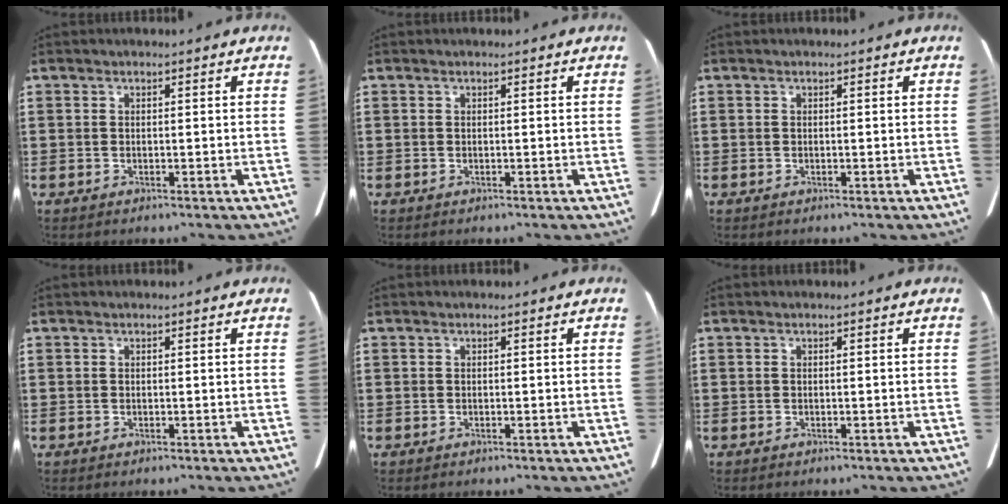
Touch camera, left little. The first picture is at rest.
{"total": 0.0}
{"total": 0.0}
{"total": 0.0}
{"total": 0.0}
{"total": 0.0}